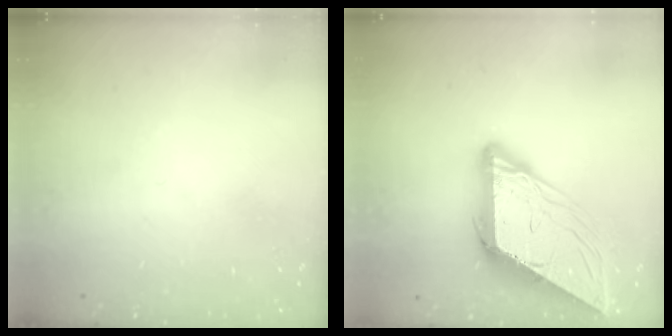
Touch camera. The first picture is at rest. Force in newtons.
{"total": 14.2, "press": 14.1, "slide": 1.5}